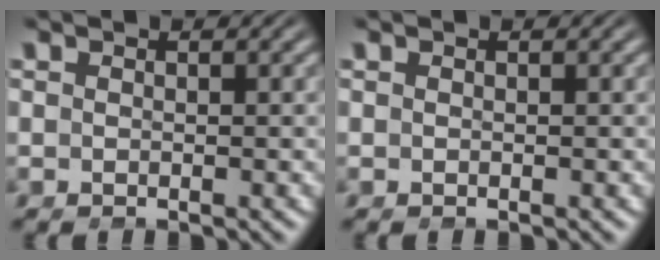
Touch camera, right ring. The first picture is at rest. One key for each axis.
{"total": 0.0}